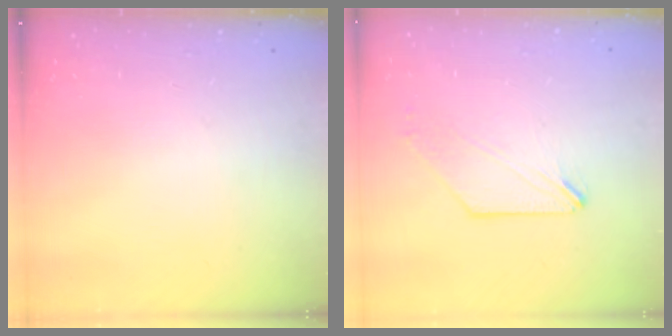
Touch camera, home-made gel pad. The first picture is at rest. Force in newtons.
{"total": 0.7, "press": 0.7, "slide": 0.1}